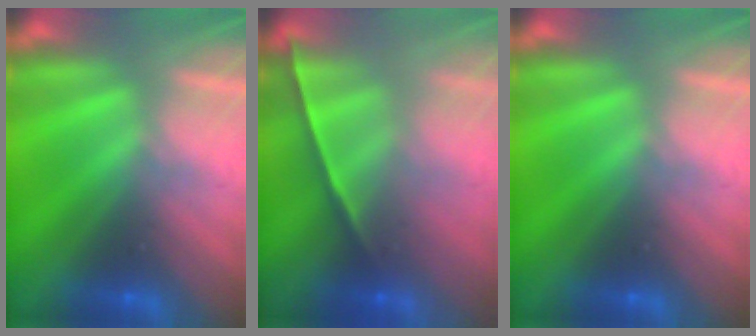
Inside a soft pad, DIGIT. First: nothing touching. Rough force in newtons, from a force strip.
{"total": 1.1}
{"total": 0.0}